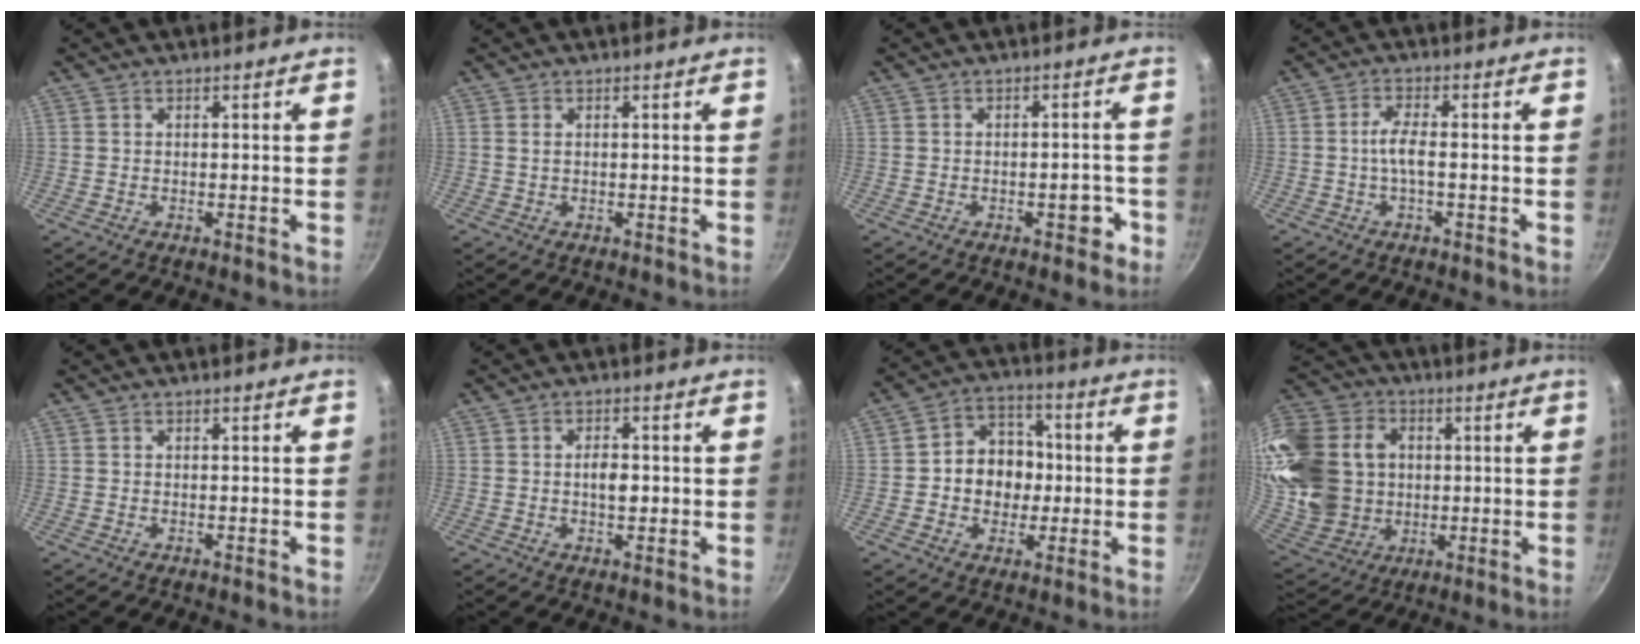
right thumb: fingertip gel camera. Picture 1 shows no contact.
{"total": 0.9, "force": [0.3, 0.5, 0.7], "torque": [-0.013, 0.001, 0.003]}
{"total": 3.7, "force": [-1.8, 1.9, 2.7], "torque": [-0.016, 0.021, -0.022]}
{"total": 3.4, "force": [-0.9, 0.8, 3.2], "torque": [-0.077, 0.013, -0.021]}
{"total": 0.0}
{"total": 3.6, "force": [-0.2, 1.9, 3.1], "torque": [-0.039, 0.004, -0.006]}
{"total": 11.1, "force": [-0.3, 9.4, 6.0], "torque": [-0.050, 0.019, -0.018]}
{"total": 27.8, "force": [3.2, 22.8, 15.6], "torque": [-0.346, 0.025, 0.077]}